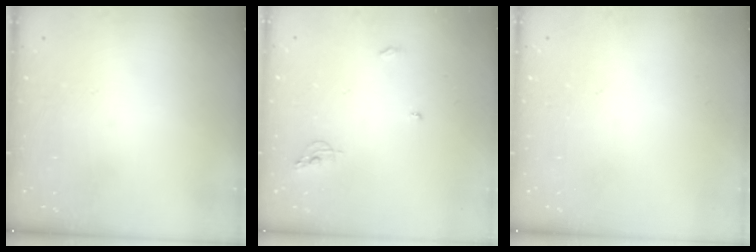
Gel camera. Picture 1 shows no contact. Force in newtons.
{"total": 5.4, "press": 5.4, "slide": 0.4}
{"total": 0.0}